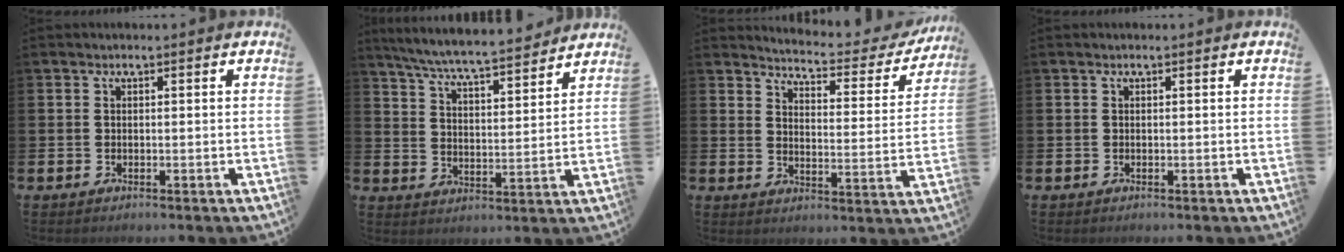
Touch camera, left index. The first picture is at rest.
{"total": 7.1, "force": [6.8, 0.2, 2.0], "torque": [-0.068, -0.049, 0.118]}
{"total": 4.6, "force": [4.5, 0.7, 0.9], "torque": [-0.038, -0.039, 0.070]}
{"total": 0.0}